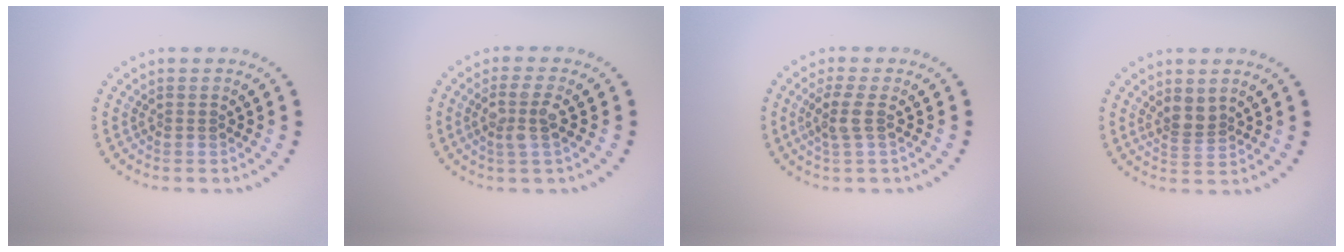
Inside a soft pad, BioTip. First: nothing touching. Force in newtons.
{"total": 2.5, "press": 2.2, "slide": 1.2}
{"total": 2.0, "press": 1.7, "slide": 1.1}
{"total": 2.1, "press": 1.6, "slide": 1.3}